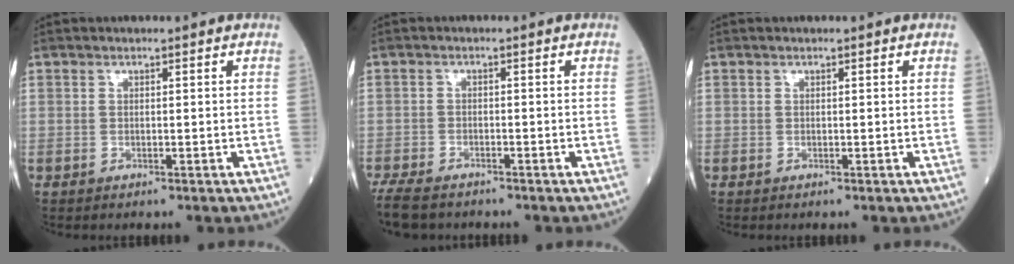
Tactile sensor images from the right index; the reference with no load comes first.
{"total": 6.8, "force": [-5.7, 2.4, 3.0], "torque": [-0.055, -0.014, -0.096]}
{"total": 0.0}